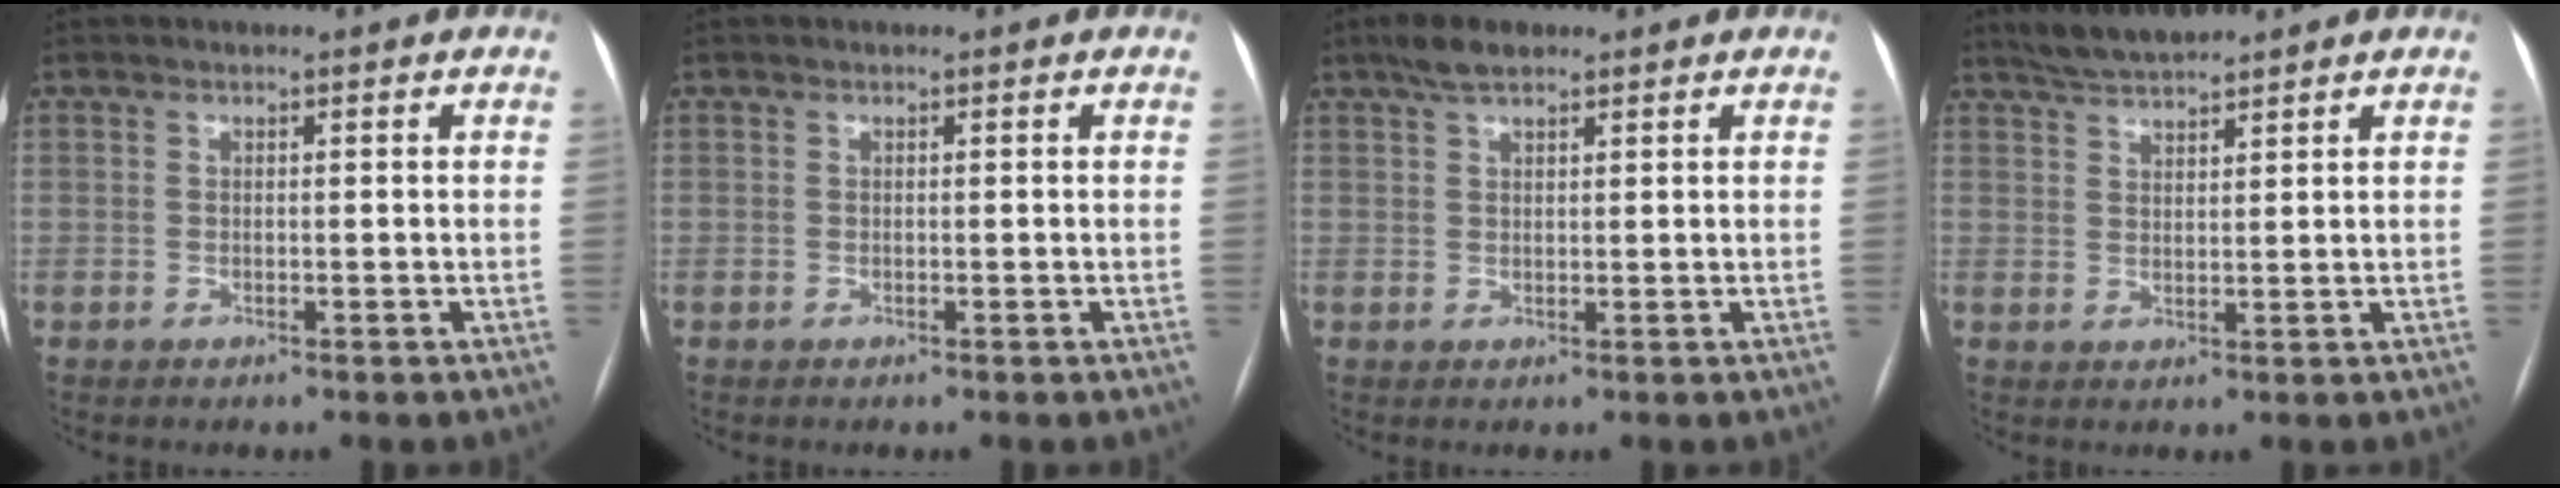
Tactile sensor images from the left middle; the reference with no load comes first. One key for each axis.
{"total": 0.0}
{"total": 3.7, "fx": 2.8, "fy": 1.2, "fz": 2.2, "tx": -0.052, "ty": 0.011, "tz": 0.053}
{"total": 4.7, "fx": 4.4, "fy": 0.1, "fz": 1.6, "tx": -0.039, "ty": 0.013, "tz": 0.088}